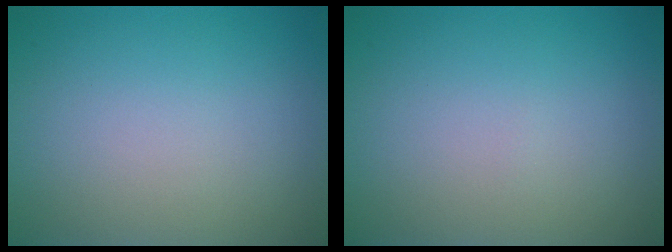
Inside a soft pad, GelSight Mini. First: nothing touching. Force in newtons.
{"total": 0.0}